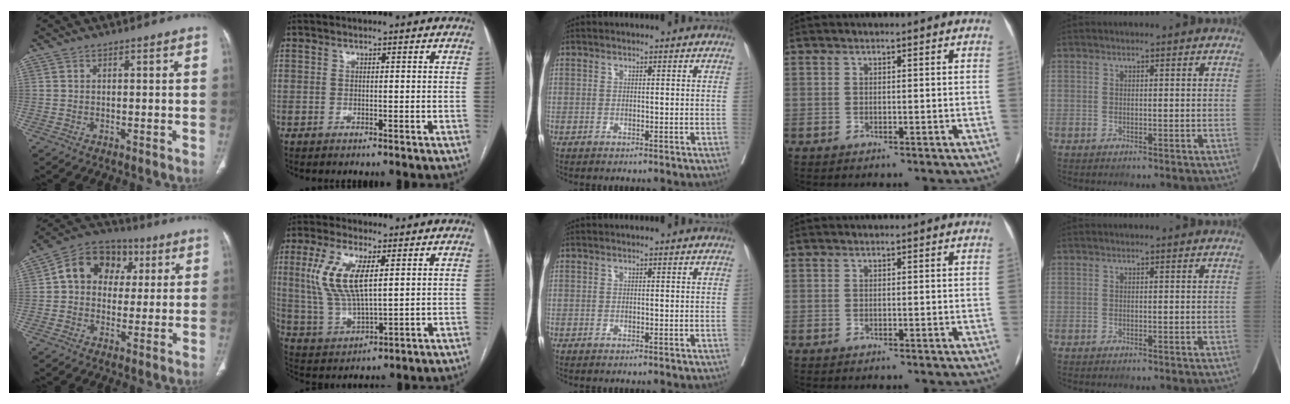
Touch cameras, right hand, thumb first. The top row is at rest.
{"thumb": {"total": 12.8, "force": [2.8, 10.4, 6.9], "torque": [-0.077, 0.017, 0.033]}, "index": {"total": 10.6, "force": [3.1, 3.4, 9.6], "torque": [-0.222, 0.003, 0.067]}}